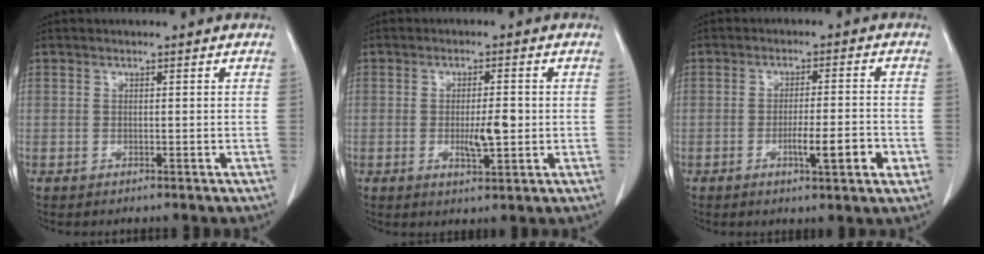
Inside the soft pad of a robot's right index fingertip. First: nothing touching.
{"total": 4.7, "force": [-0.5, 1.1, 4.5], "torque": [-0.076, -0.004, -0.005]}
{"total": 6.7, "force": [-2.4, 0.7, 6.2], "torque": [-0.093, -0.002, -0.033]}